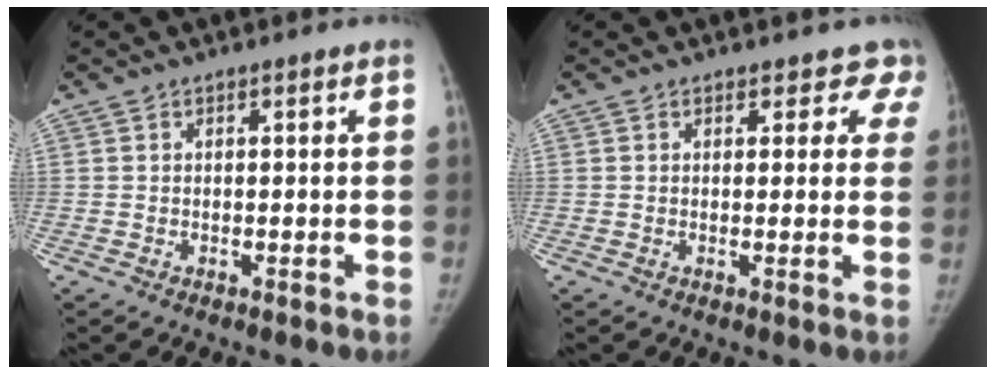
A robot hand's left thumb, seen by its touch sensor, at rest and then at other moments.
{"total": 4.7, "force": [4.0, 2.4, 0.0], "torque": [0.049, -0.015, 0.018]}